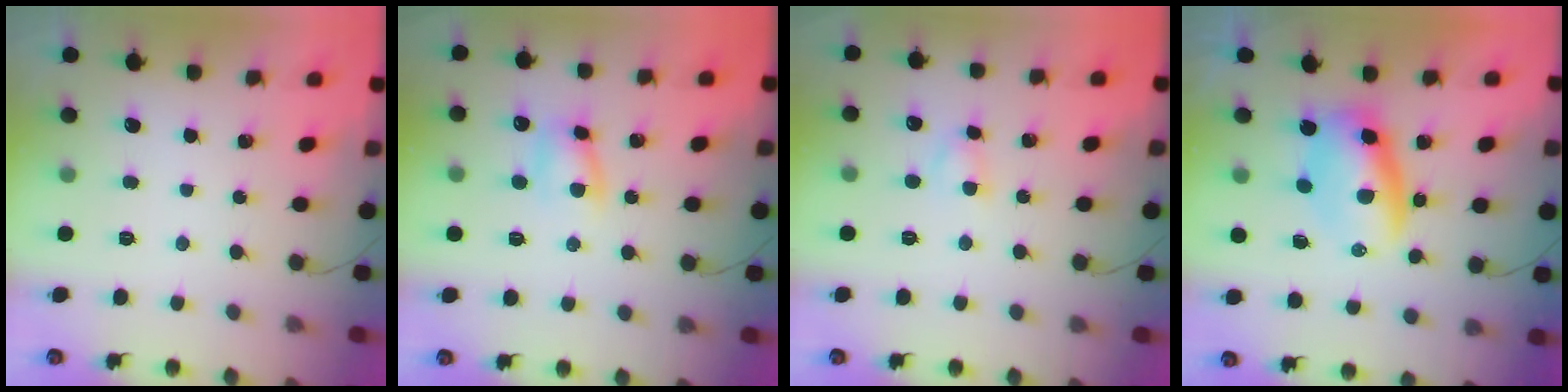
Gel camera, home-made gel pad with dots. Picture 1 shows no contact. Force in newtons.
{"total": 6.9, "press": 6.8, "slide": 1.0}
{"total": 3.0, "press": 2.7, "slide": 1.2}
{"total": 7.1, "press": 6.8, "slide": 2.1}